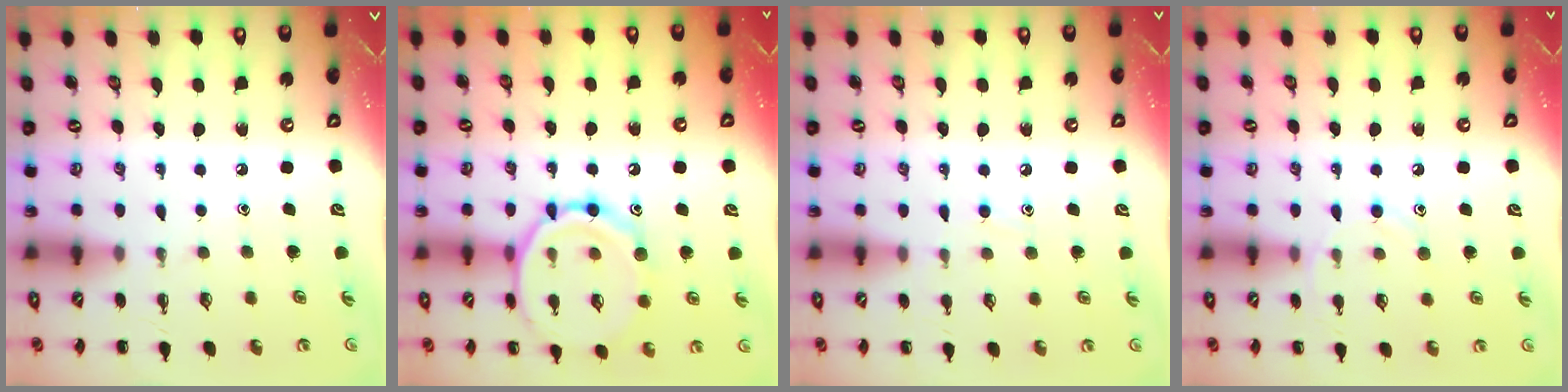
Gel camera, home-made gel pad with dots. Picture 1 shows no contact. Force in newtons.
{"total": 14.3, "press": 14.2, "slide": 0.8}
{"total": 6.2, "press": 5.8, "slide": 2.4}
{"total": 8.8, "press": 8.5, "slide": 2.3}